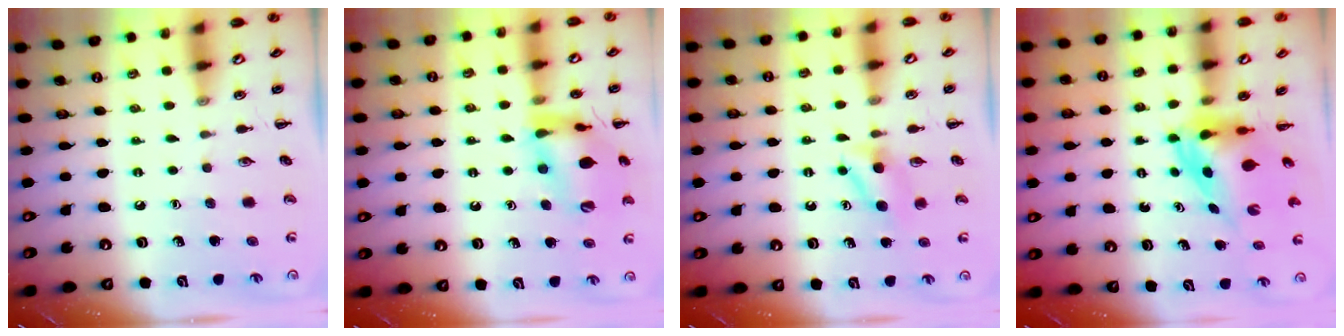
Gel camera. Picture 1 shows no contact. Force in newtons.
{"total": 16.3, "press": 16.1, "slide": 2.8}
{"total": 4.8, "press": 4.6, "slide": 1.4}
{"total": 3.7, "press": 3.6, "slide": 1.0}